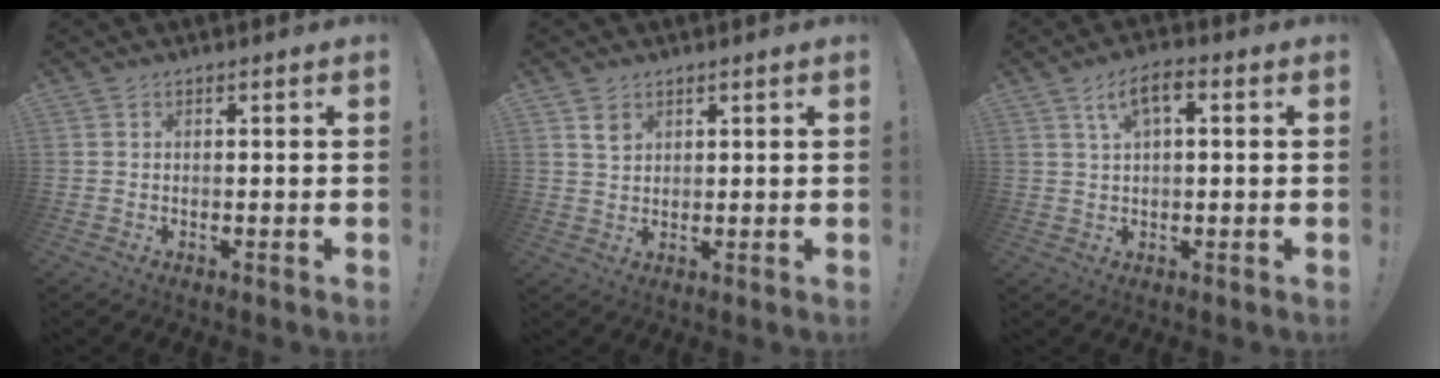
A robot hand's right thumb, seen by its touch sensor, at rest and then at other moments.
{"total": 3.4, "force": [2.1, 2.3, 1.4], "torque": [-0.013, -0.011, 0.037]}
{"total": 5.9, "force": [1.9, 2.5, 5.1], "torque": [-0.082, 0.006, 0.029]}